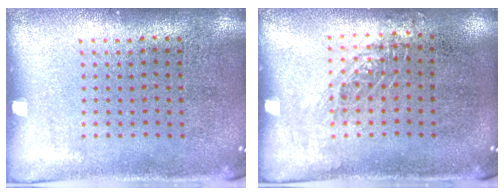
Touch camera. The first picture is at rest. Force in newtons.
{"total": 0.8, "press": 0.8, "slide": 0.2}